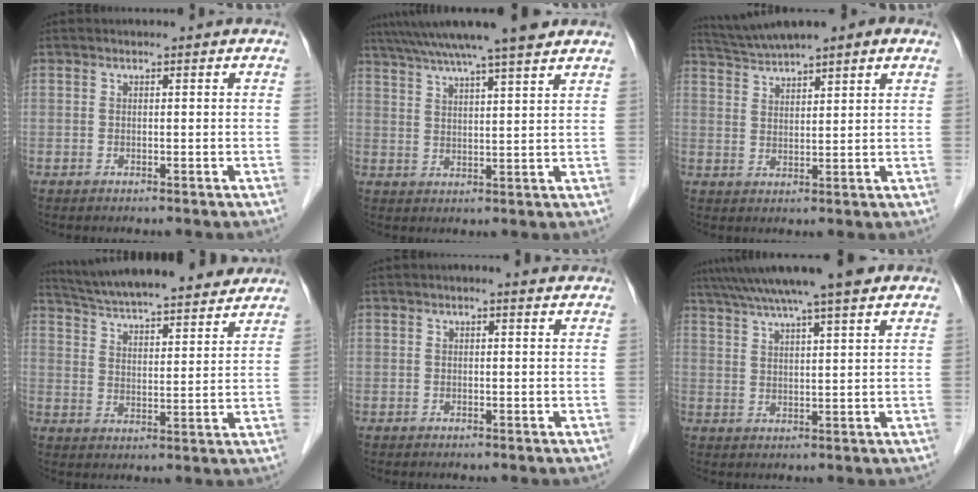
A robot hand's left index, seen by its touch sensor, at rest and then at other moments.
{"total": 15.8, "force": [13.2, 0.4, 8.6], "torque": [-0.149, 0.032, 0.194]}
{"total": 8.3, "force": [6.8, 0.6, 4.7], "torque": [-0.085, 0.037, 0.112]}
{"total": 22.4, "force": [20.1, 3.3, 9.3], "torque": [-0.152, 0.022, 0.285]}
{"total": 2.0, "force": [1.6, 0.5, 1.2], "torque": [-0.019, 0.013, 0.015]}
{"total": 14.4, "force": [11.8, 0.4, 8.1], "torque": [-0.139, 0.034, 0.173]}